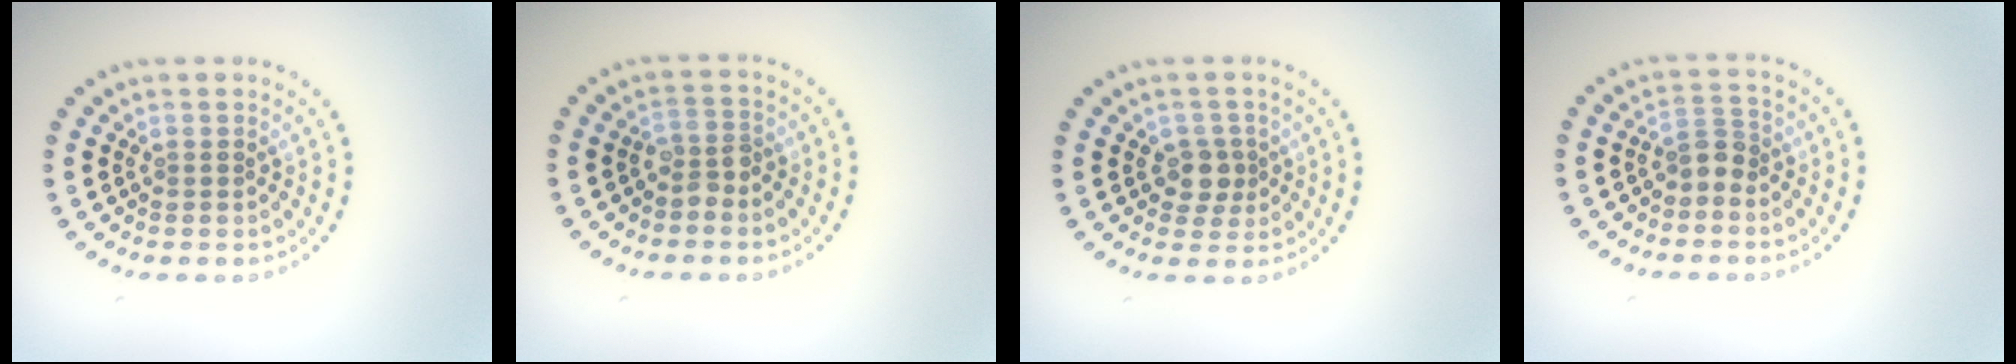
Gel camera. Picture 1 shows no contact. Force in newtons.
{"total": 1.8, "press": 1.6, "slide": 0.9}
{"total": 1.9, "press": 1.7, "slide": 1.0}
{"total": 1.9, "press": 1.5, "slide": 1.1}